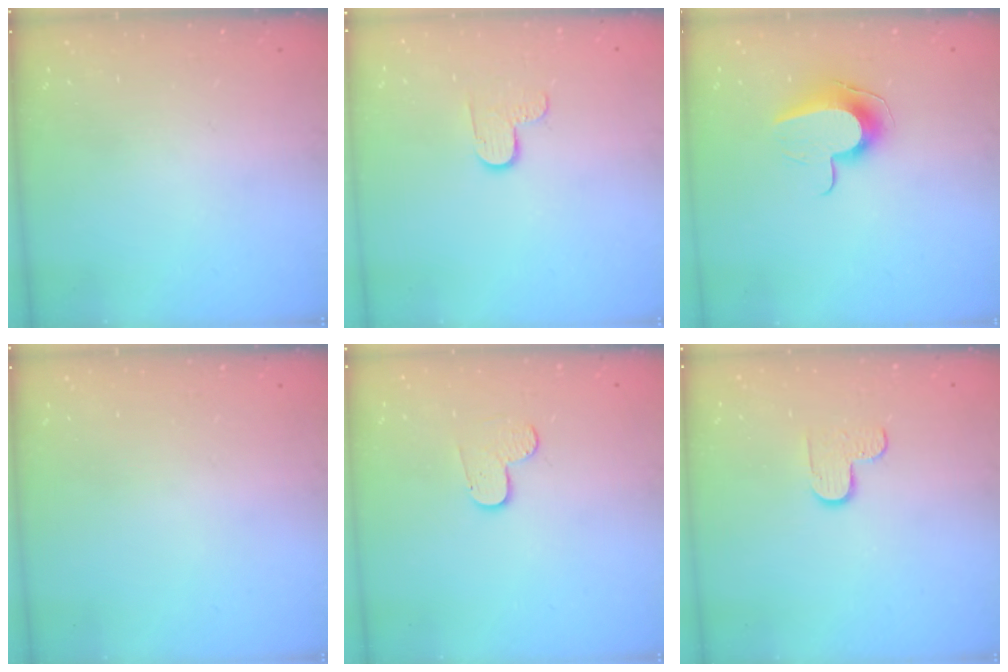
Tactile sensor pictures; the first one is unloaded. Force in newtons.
{"total": 6.0, "press": 6.0, "slide": 0.4}
{"total": 10.0, "press": 10.0, "slide": 1.2}
{"total": 0.8, "press": 0.8, "slide": 0.1}
{"total": 4.1, "press": 4.1, "slide": 0.3}
{"total": 5.1, "press": 5.1, "slide": 0.5}